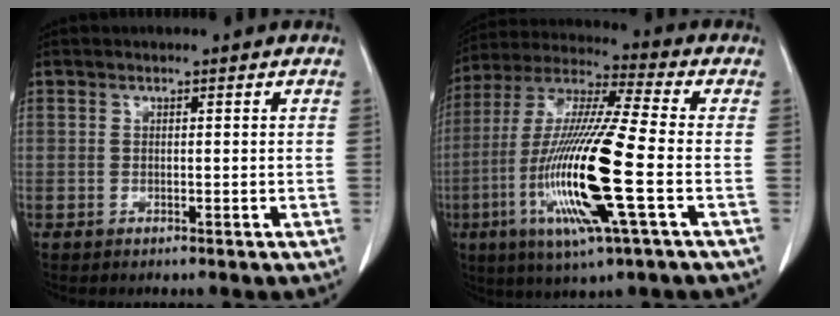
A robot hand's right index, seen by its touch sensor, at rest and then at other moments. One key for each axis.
{"total": 19.1, "fx": -5.1, "fy": 0.7, "fz": 18.4, "tx": -0.389, "ty": -0.020, "tz": -0.099}